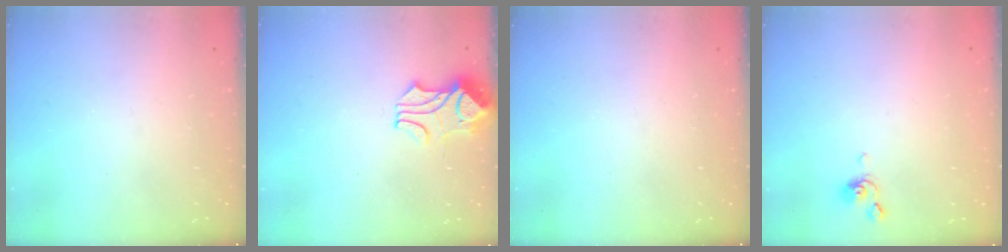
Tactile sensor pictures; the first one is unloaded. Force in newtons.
{"total": 1.7, "press": 1.3, "slide": 1.1}
{"total": 0.0}
{"total": 1.3, "press": 1.2, "slide": 0.4}